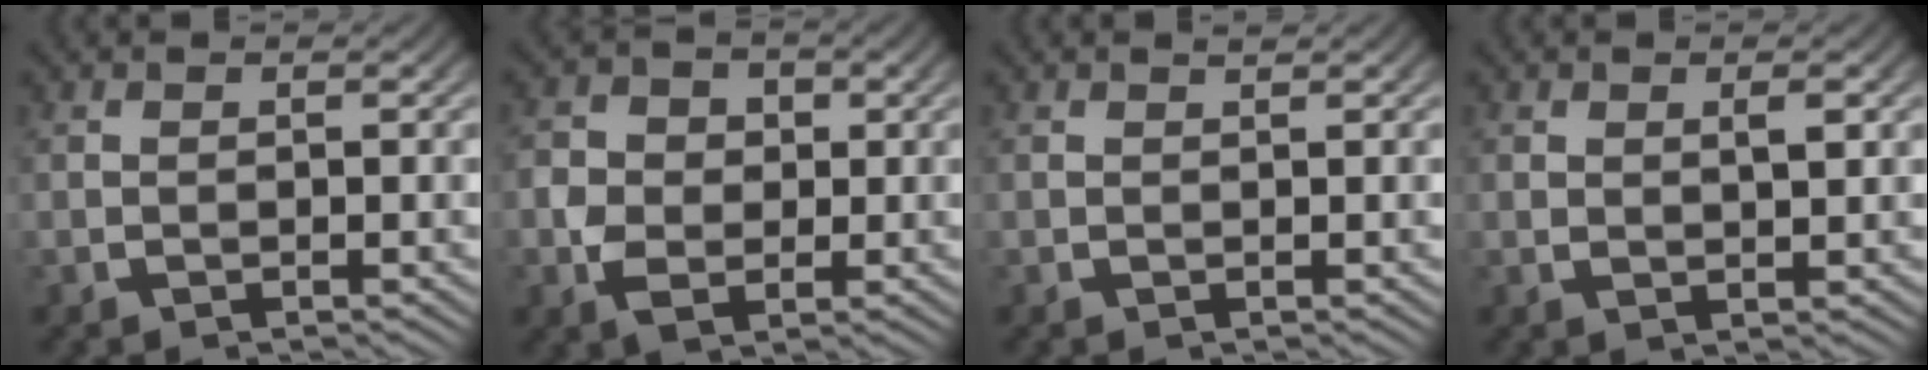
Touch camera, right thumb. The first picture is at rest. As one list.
[{"total": 4.4, "force": [-0.5, 3.6, 2.5], "torque": [-0.049, -0.015, -0.004]}, {"total": 0.5, "force": [0.5, -0.1, 0.1], "torque": [0.000, 0.000, 0.008]}, {"total": 1.3, "force": [0.6, 0.4, 1.1], "torque": [-0.017, -0.004, 0.015]}]